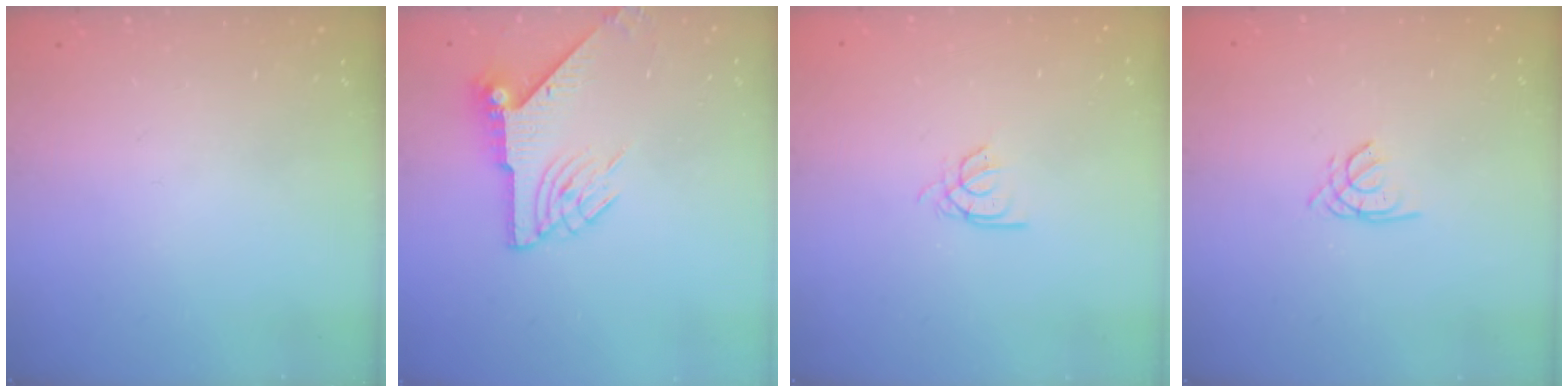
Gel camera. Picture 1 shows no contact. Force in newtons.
{"total": 9.2, "press": 9.2, "slide": 0.6}
{"total": 2.4, "press": 2.4, "slide": 0.4}
{"total": 1.6, "press": 1.5, "slide": 0.4}